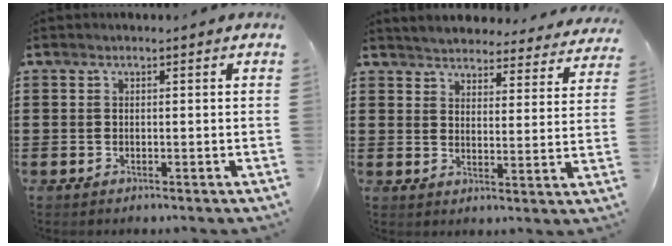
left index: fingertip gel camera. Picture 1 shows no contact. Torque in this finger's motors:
{"motor_torque": [0.89, -0.93, 0.17, 0.06]}